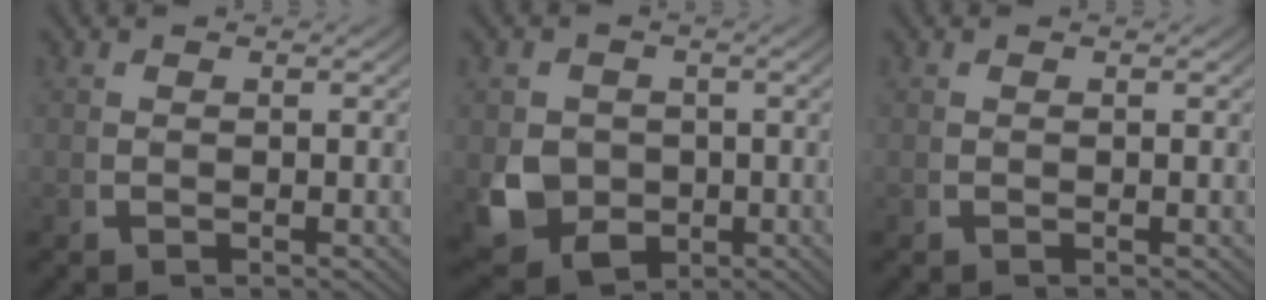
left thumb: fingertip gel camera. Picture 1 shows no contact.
{"total": 8.8, "force": [-1.8, 7.2, 4.8], "torque": [-0.109, -0.046, -0.011]}
{"total": 0.0}